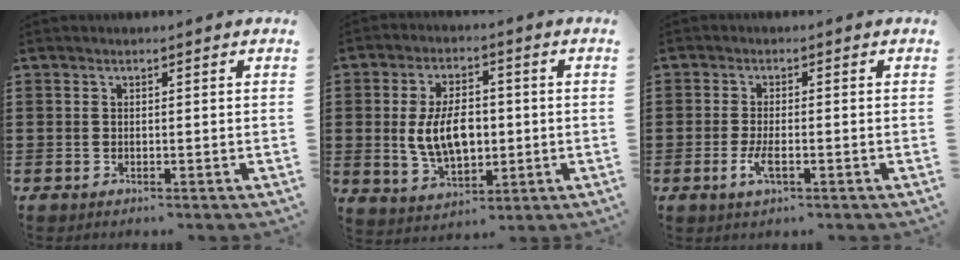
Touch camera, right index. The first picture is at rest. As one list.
[{"total": 8.4, "force": [0.0, 5.0, 6.7], "torque": [-0.134, 0.001, -0.006]}, {"total": 3.1, "force": [-1.0, 1.0, 2.7], "torque": [-0.061, -0.006, -0.021]}]